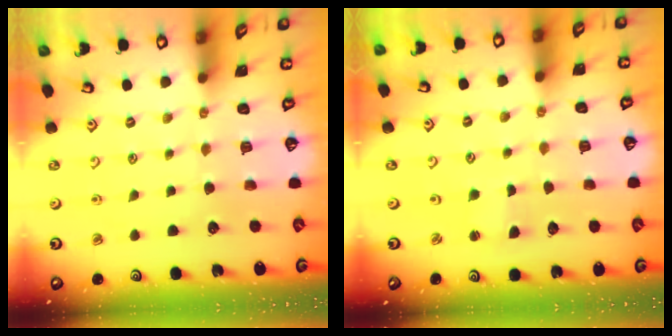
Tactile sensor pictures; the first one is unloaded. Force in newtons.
{"total": 1.4, "press": 1.3, "slide": 0.3}